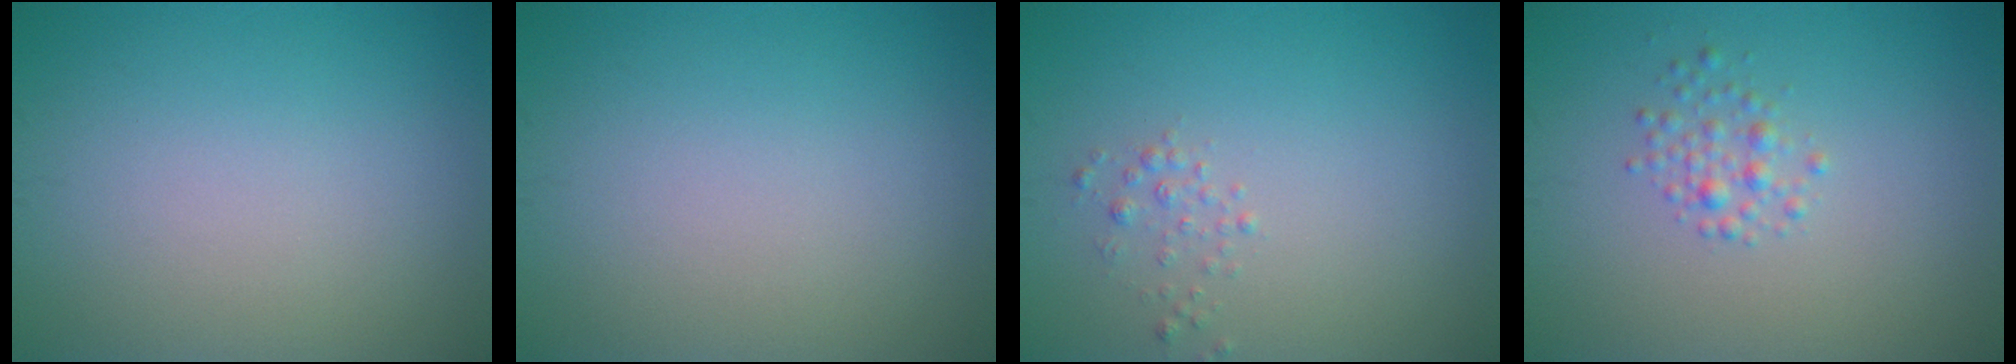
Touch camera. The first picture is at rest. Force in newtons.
{"total": 0.0}
{"total": 0.9, "press": 0.9, "slide": 0.0}
{"total": 1.6, "press": 1.6, "slide": 0.1}